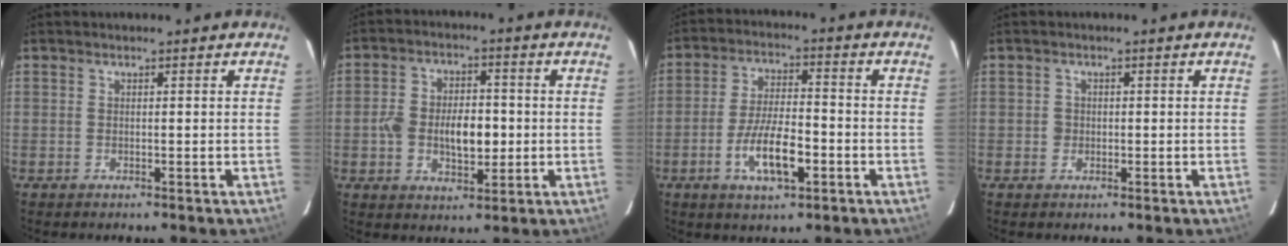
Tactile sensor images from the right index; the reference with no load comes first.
{"total": 9.2, "force": [-1.3, 5.3, 7.4], "torque": [-0.141, 0.008, -0.021]}
{"total": 10.0, "force": [-4.0, 3.2, 8.5], "torque": [-0.170, -0.004, -0.067]}
{"total": 1.5, "force": [-0.3, 1.5, 0.2], "torque": [-0.001, 0.002, -0.003]}